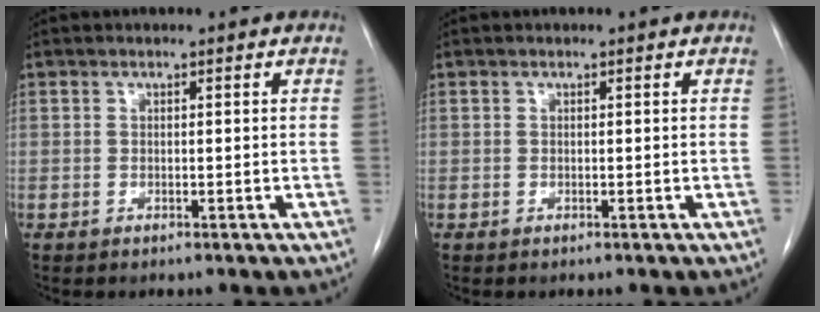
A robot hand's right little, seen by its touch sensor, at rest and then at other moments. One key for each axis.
{"total": 0.0}